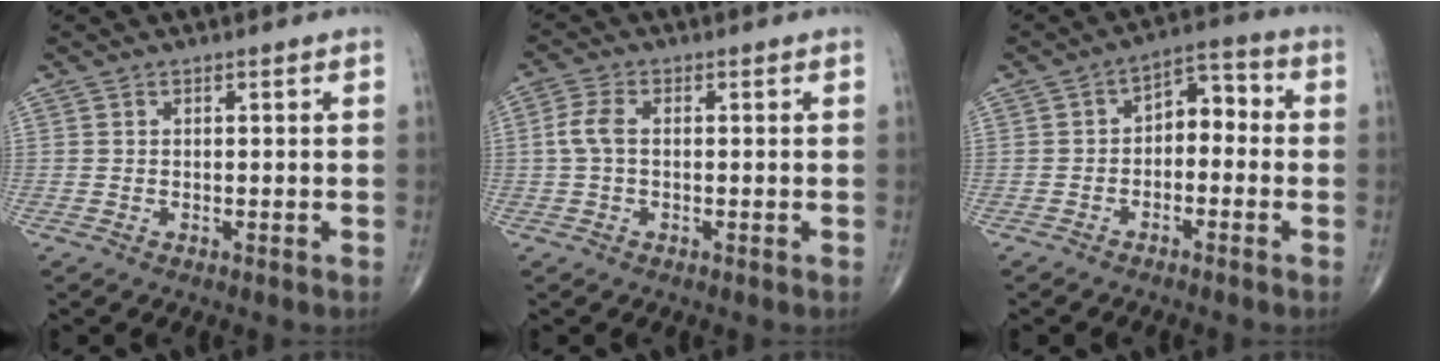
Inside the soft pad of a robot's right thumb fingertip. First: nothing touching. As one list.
[{"total": 3.9, "force": [0.1, 2.2, 3.2], "torque": [-0.078, 0.009, -0.003]}, {"total": 6.5, "force": [-1.1, 4.2, 4.8], "torque": [-0.047, 0.041, -0.031]}]